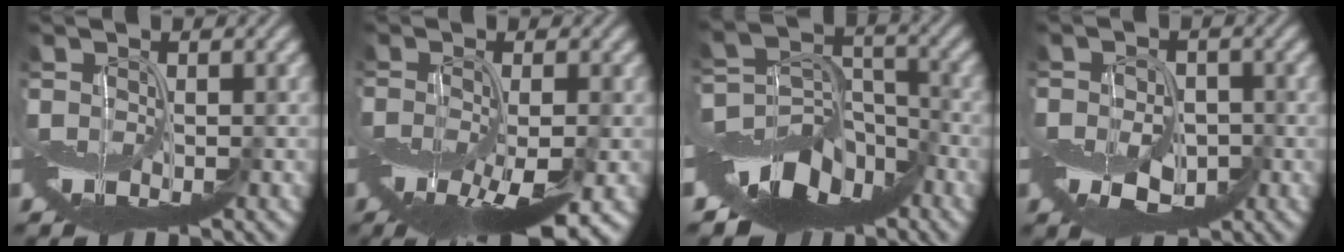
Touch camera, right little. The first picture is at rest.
{"total": 7.8, "force": [-4.0, 2.3, 6.3], "torque": [-0.113, -0.032, -0.059]}
{"total": 10.4, "force": [-7.2, 6.1, 4.4], "torque": [-0.064, 0.010, -0.132]}
{"total": 3.9, "force": [-1.4, 2.6, 2.6], "torque": [-0.048, -0.006, -0.023]}